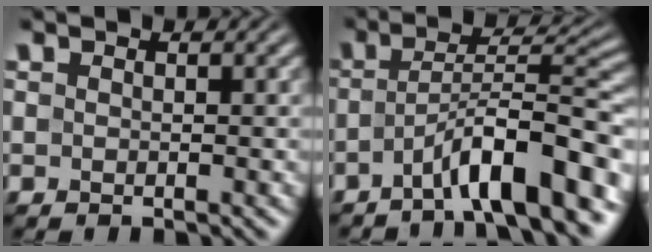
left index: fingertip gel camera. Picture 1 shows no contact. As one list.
[{"total": 8.4, "force": [-4.3, 1.6, 7.0], "torque": [-0.104, 0.017, -0.072]}]